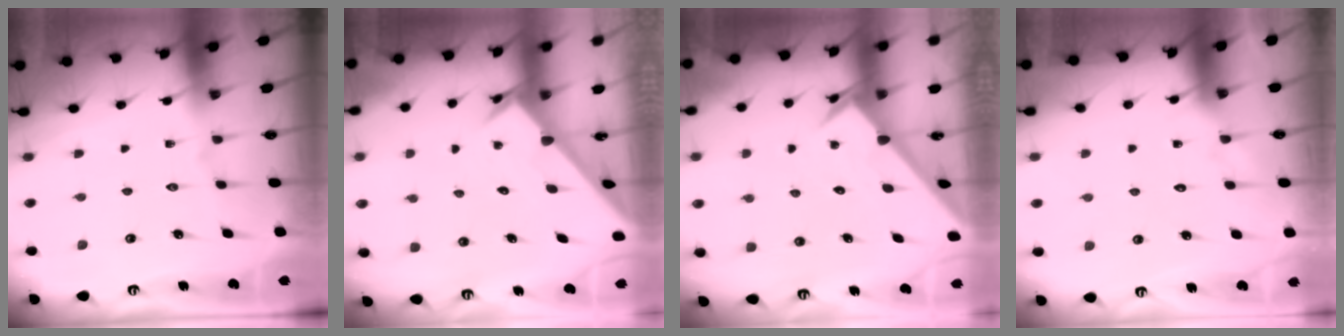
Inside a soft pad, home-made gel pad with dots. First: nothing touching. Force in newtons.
{"total": 2.4, "press": 2.4, "slide": 0.2}
{"total": 2.7, "press": 2.7, "slide": 0.2}
{"total": 1.9, "press": 1.9, "slide": 0.1}